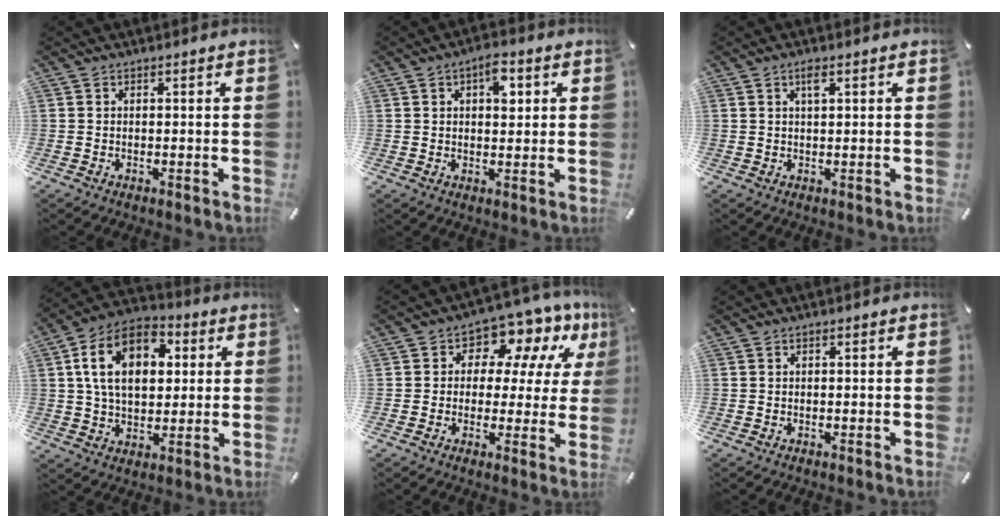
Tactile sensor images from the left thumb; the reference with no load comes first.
{"total": 5.6, "force": [1.8, 3.1, 4.3], "torque": [-0.050, -0.006, 0.021]}
{"total": 2.0, "force": [0.9, 0.5, 1.7], "torque": [-0.037, 0.003, 0.014]}
{"total": 15.5, "force": [3.9, 10.3, 10.8], "torque": [-0.202, 0.010, 0.068]}
{"total": 9.0, "force": [5.6, 5.8, 3.9], "torque": [-0.068, -0.046, 0.102]}
{"total": 0.0}